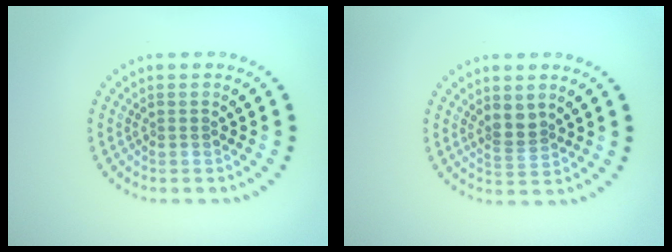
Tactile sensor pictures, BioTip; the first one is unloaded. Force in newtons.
{"total": 2.1, "press": 1.7, "slide": 1.3}